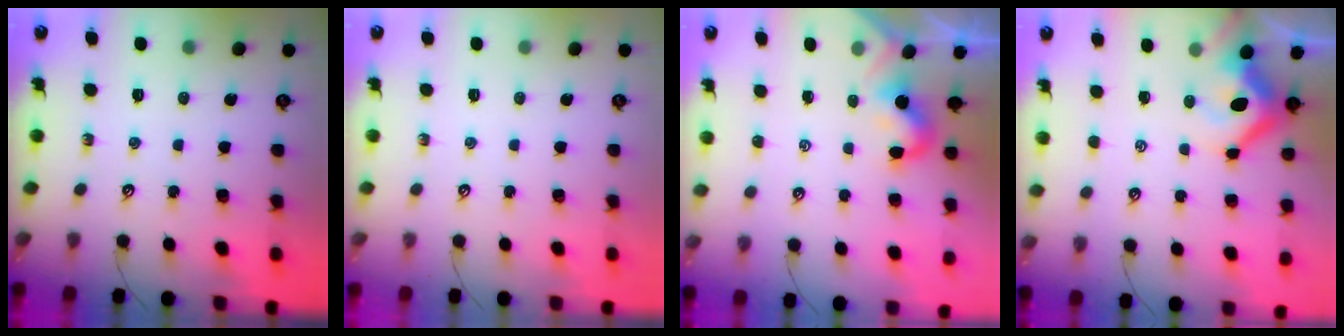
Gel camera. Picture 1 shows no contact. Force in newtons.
{"total": 0.0}
{"total": 1.2, "press": 1.2, "slide": 0.3}
{"total": 8.1, "press": 8.0, "slide": 1.6}